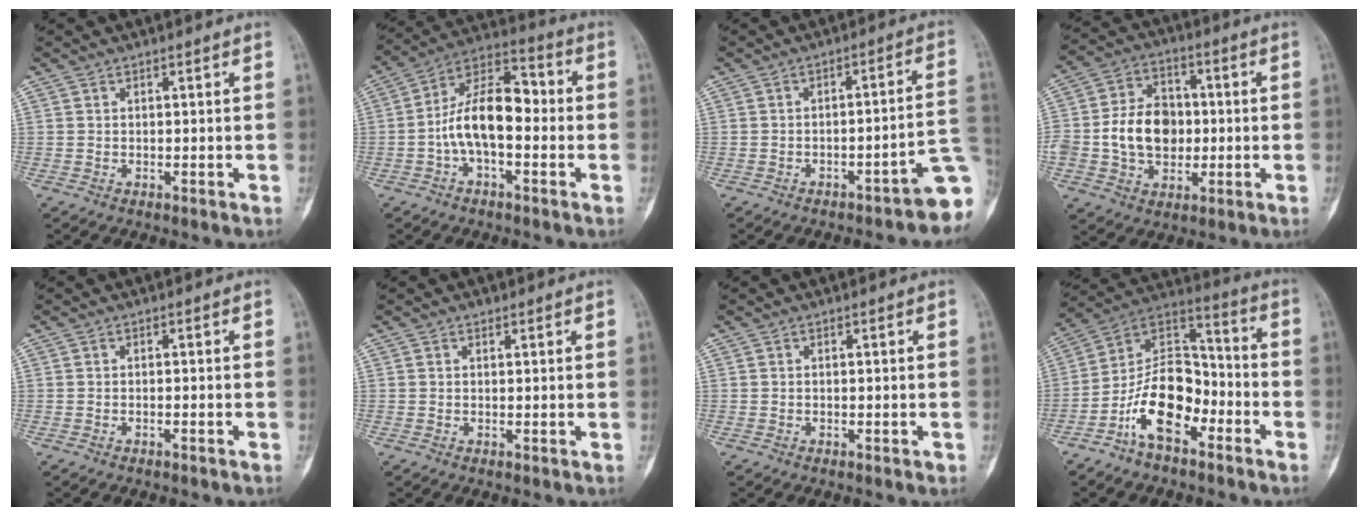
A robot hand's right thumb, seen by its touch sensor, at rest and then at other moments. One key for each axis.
{"total": 13.1, "fx": -1.7, "fy": 6.8, "fz": 11.1, "tx": -0.185, "ty": 0.047, "tz": -0.041}
{"total": 10.3, "fx": -4.8, "fy": 2.5, "fz": 8.8, "tx": -0.085, "ty": 0.046, "tz": -0.059}
{"total": 13.2, "fx": -0.9, "fy": 10.1, "fz": 8.5, "tx": -0.125, "ty": 0.023, "tz": -0.015}
{"total": 0.8, "fx": -0.7, "fy": 0.0, "fz": 0.5, "tx": -0.017, "ty": 0.010, "tz": -0.005}
{"total": 0.8, "fx": 0.5, "fy": 0.5, "fz": 0.3, "tx": -0.002, "ty": -0.002, "tz": 0.005}
{"total": 0.7, "fx": -0.4, "fy": 0.2, "fz": 0.5, "tx": -0.009, "ty": -0.001, "tz": -0.005}
{"total": 14.7, "fx": -7.0, "fy": 8.1, "fz": 10.0, "tx": -0.160, "ty": 0.075, "tz": -0.136}